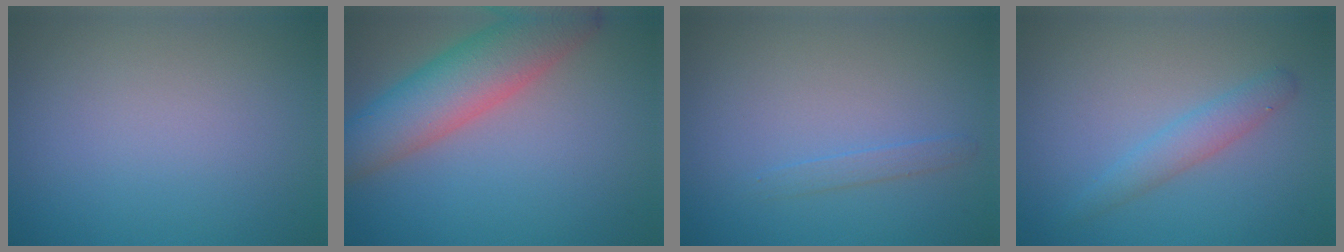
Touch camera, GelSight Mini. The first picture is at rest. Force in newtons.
{"total": 7.3, "press": 7.3, "slide": 0.3}
{"total": 1.0, "press": 1.0, "slide": 0.0}
{"total": 2.1, "press": 2.1, "slide": 0.2}